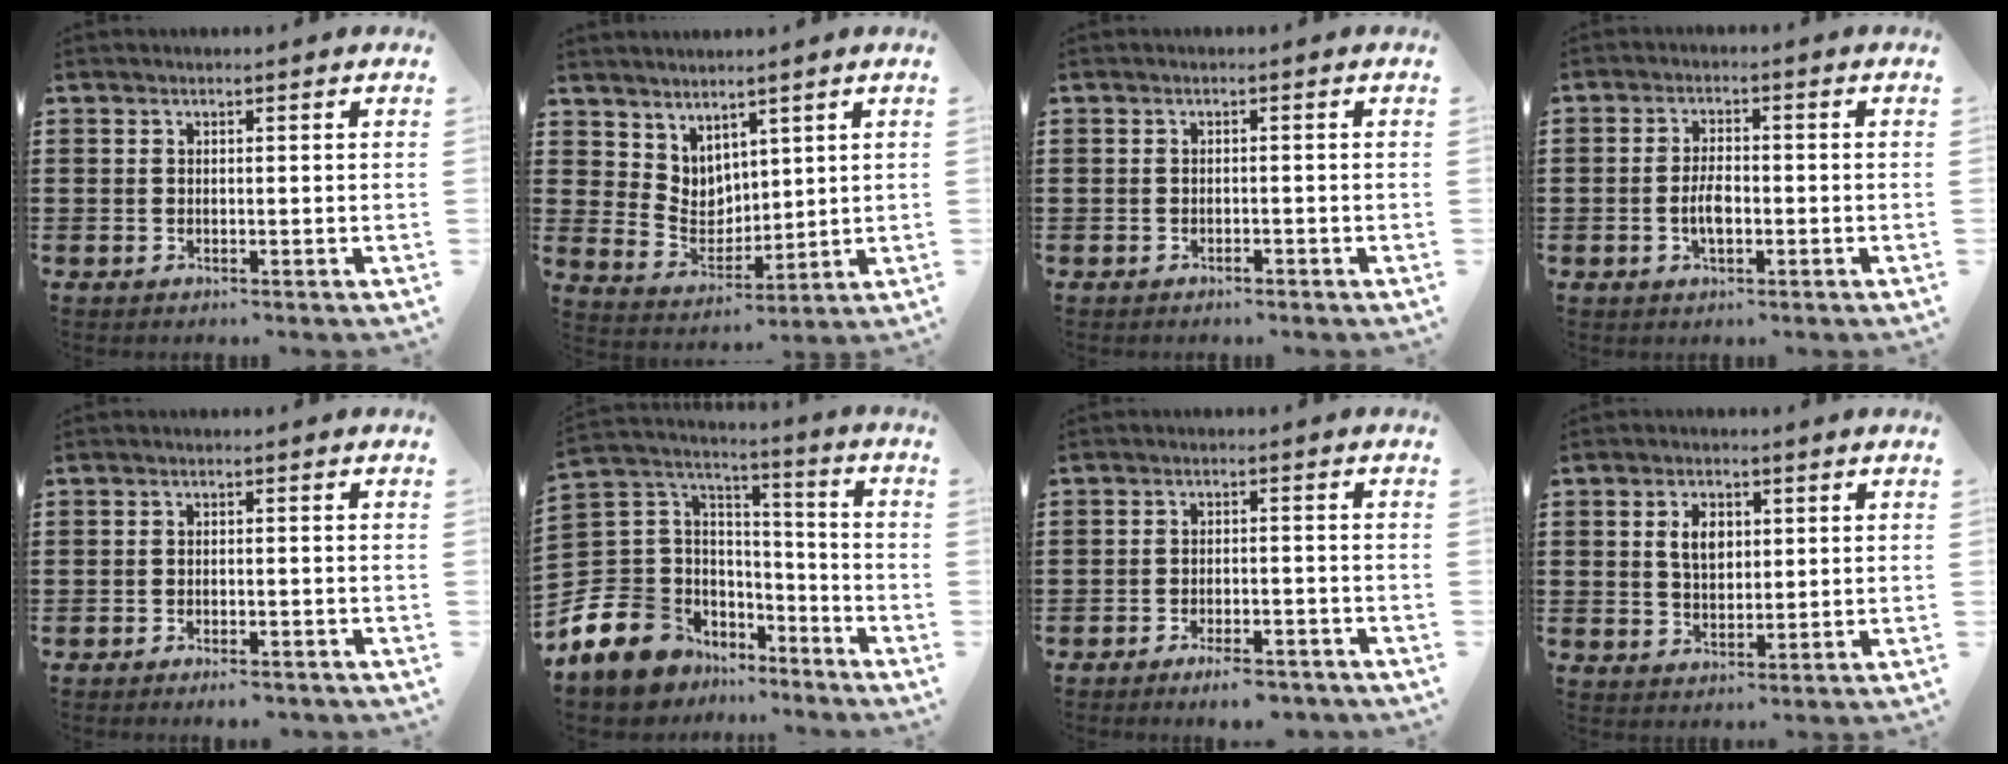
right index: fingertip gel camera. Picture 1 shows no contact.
{"total": 4.7, "force": [3.7, 2.8, 0.0], "torque": [-0.022, -0.014, 0.072]}
{"total": 0.8, "force": [-0.7, 0.1, 0.2], "torque": [-0.007, -0.001, -0.015]}
{"total": 3.7, "force": [-0.8, 1.6, 3.2], "torque": [-0.067, -0.002, -0.015]}
{"total": 1.7, "force": [-1.5, 0.2, 0.6], "torque": [-0.014, 0.001, -0.030]}
{"total": 11.6, "force": [-7.5, 8.7, 1.7], "torque": [-0.100, 0.001, -0.147]}
{"total": 3.8, "force": [-3.4, 0.5, 1.7], "torque": [-0.026, 0.004, -0.064]}
{"total": 4.0, "force": [1.0, 2.6, 2.9], "torque": [-0.056, 0.009, 0.014]}